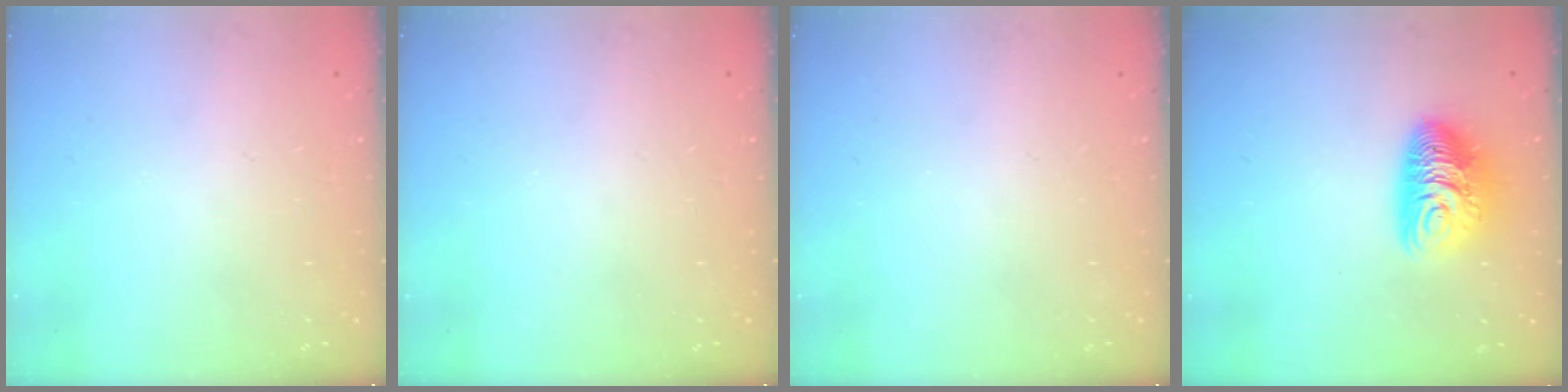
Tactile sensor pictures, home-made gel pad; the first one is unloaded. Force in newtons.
{"total": 0.0}
{"total": 0.0}
{"total": 11.0, "press": 11.0, "slide": 0.7}